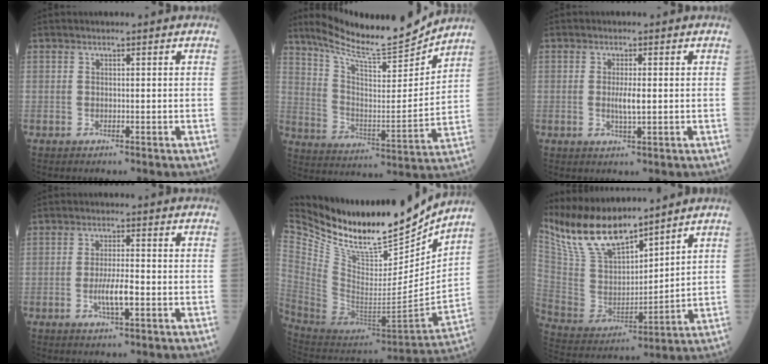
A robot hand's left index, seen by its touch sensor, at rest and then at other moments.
{"total": 16.3, "force": [15.0, 0.6, 6.3], "torque": [-0.116, -0.020, 0.249]}
{"total": 2.5, "force": [0.0, 0.3, 2.5], "torque": [-0.053, -0.004, 0.002]}
{"total": 4.2, "force": [-1.2, 0.6, 4.0], "torque": [-0.079, -0.003, -0.022]}
{"total": 23.4, "force": [19.8, 5.5, 11.1], "torque": [-0.216, -0.041, 0.345]}
{"total": 14.2, "force": [12.4, 3.3, 6.0], "torque": [-0.132, 0.009, 0.252]}